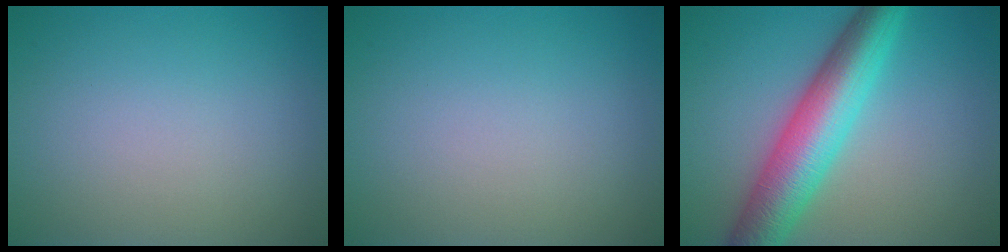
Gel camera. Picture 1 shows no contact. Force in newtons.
{"total": 0.0}
{"total": 8.1, "press": 8.1, "slide": 0.1}